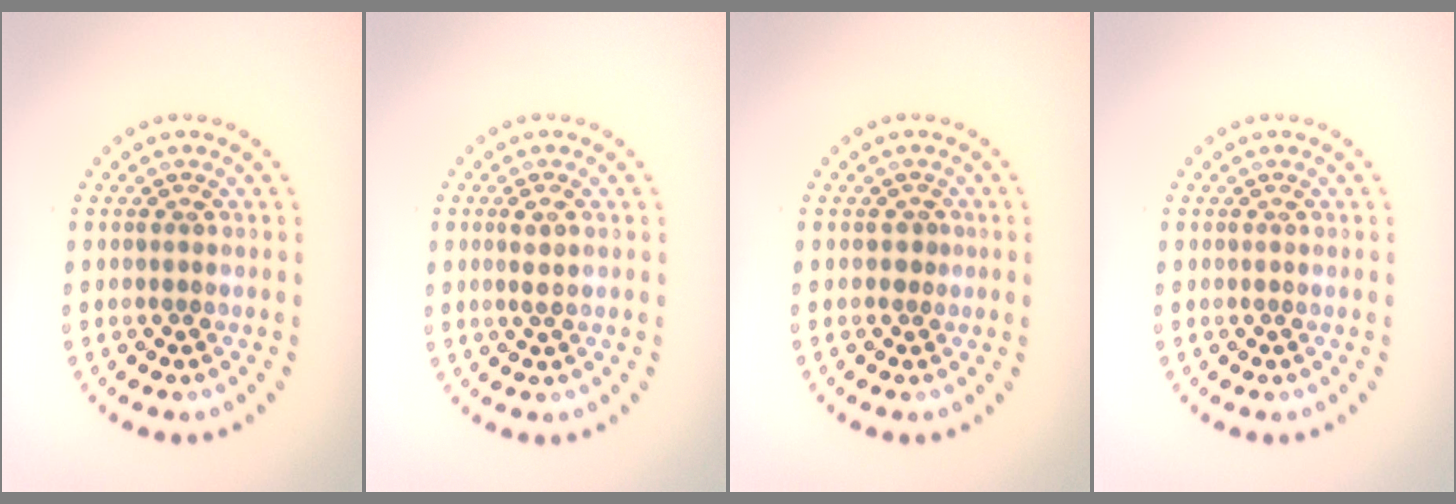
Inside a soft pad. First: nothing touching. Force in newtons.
{"total": 1.5, "press": 1.2, "slide": 0.9}
{"total": 0.8, "press": 0.5, "slide": 0.7}
{"total": 0.0}